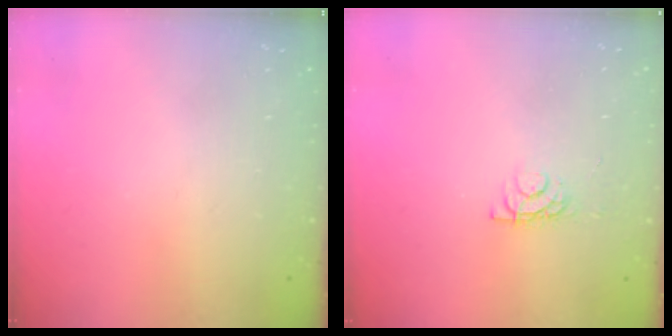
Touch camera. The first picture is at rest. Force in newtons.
{"total": 3.9, "press": 3.8, "slide": 0.5}